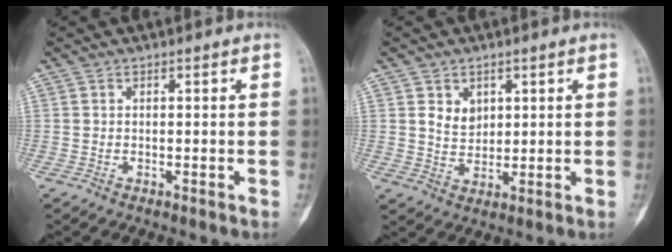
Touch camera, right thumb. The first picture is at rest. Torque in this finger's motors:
{"motor_torque": [-0.02, 0.02, -0.03, 0.05, 0.00]}